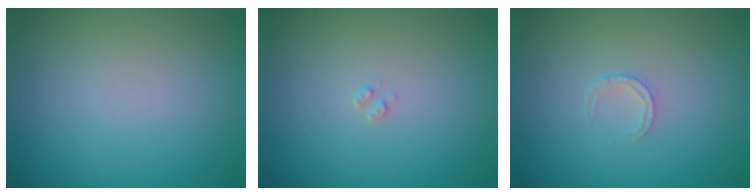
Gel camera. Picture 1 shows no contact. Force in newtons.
{"total": 0.6, "press": 0.6, "slide": 0.2}
{"total": 1.3, "press": 1.3, "slide": 0.2}